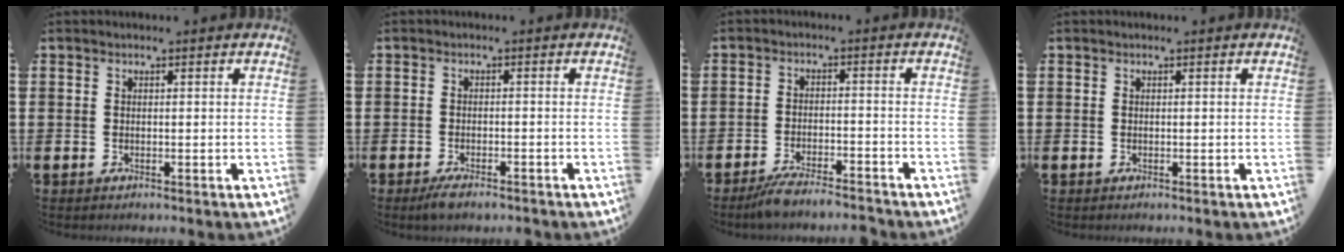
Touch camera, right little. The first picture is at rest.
{"total": 1.8, "force": [-1.4, 0.4, 1.1], "torque": [-0.021, 0.002, -0.027]}
{"total": 3.9, "force": [-3.6, 0.1, 1.6], "torque": [-0.026, -0.002, -0.067]}
{"total": 0.0}